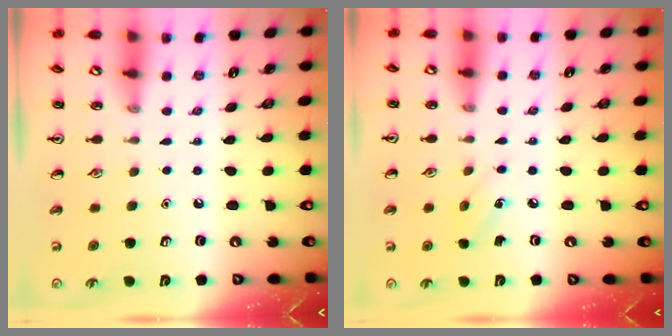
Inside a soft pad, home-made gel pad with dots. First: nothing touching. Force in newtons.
{"total": 3.7, "press": 3.5, "slide": 1.2}